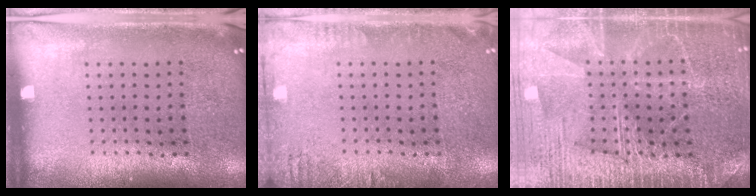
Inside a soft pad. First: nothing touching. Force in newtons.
{"total": 1.7, "press": 1.7, "slide": 0.2}
{"total": 3.9, "press": 3.9, "slide": 0.4}